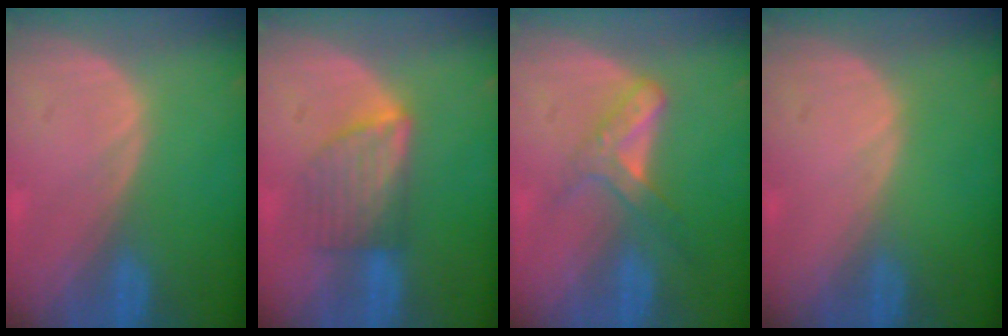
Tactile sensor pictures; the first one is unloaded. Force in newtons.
{"total": 5.9, "press": 5.7, "slide": 1.5}
{"total": 5.6, "press": 4.9, "slide": 2.7}
{"total": 0.0}